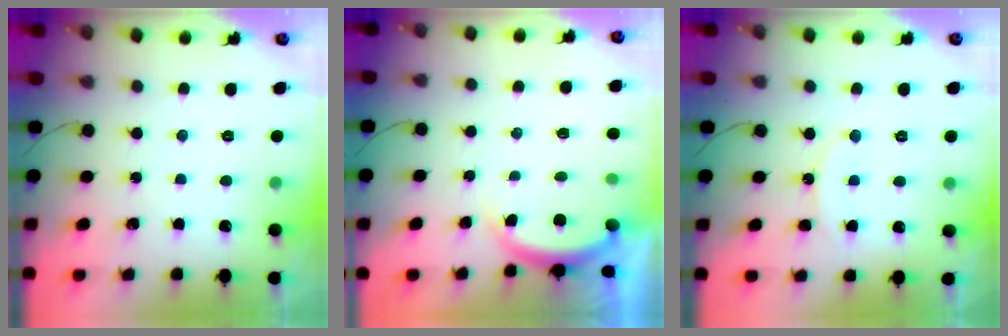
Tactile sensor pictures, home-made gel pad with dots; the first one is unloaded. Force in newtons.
{"total": 3.2, "press": 3.2, "slide": 0.6}
{"total": 7.6, "press": 7.6, "slide": 0.7}